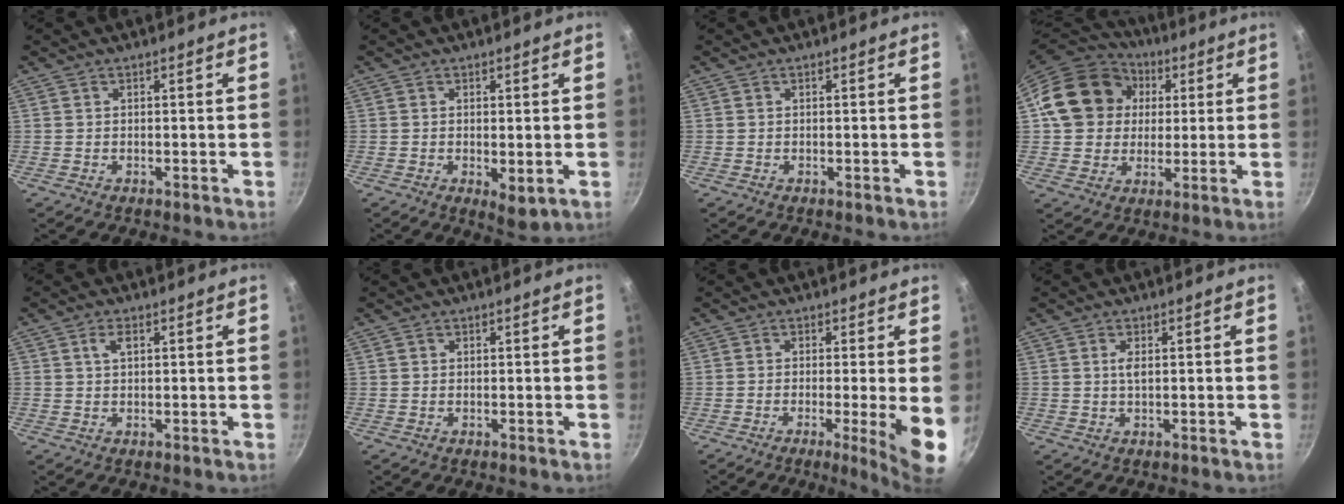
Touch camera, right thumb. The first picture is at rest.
{"total": 3.7, "force": [-0.4, 1.7, 3.3], "torque": [-0.050, -0.014, -0.001]}
{"total": 0.0}
{"total": 18.0, "force": [3.8, 15.4, 8.4], "torque": [-0.132, 0.029, 0.060]}
{"total": 2.4, "force": [0.9, 1.4, 1.8], "torque": [-0.028, 0.001, 0.017]}
{"total": 0.6, "force": [0.2, 0.5, 0.1], "torque": [0.000, 0.004, 0.002]}
{"total": 8.4, "force": [-1.5, 0.7, 8.2], "torque": [-0.112, -0.010, -0.021]}
{"total": 1.8, "force": [0.4, 0.8, 1.6], "torque": [-0.033, 0.000, 0.011]}